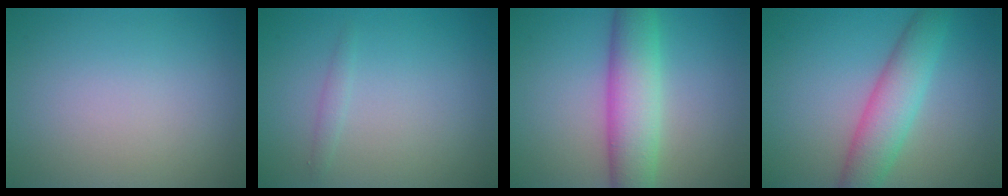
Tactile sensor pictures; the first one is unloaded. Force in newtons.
{"total": 0.8, "press": 0.8, "slide": 0.1}
{"total": 6.5, "press": 6.5, "slide": 0.2}
{"total": 5.1, "press": 5.0, "slide": 0.2}